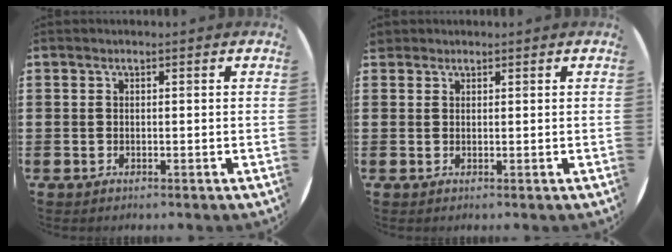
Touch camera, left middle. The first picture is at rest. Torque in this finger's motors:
{"motor_torque": [-0.05, 0.05, -0.01, 0.00]}